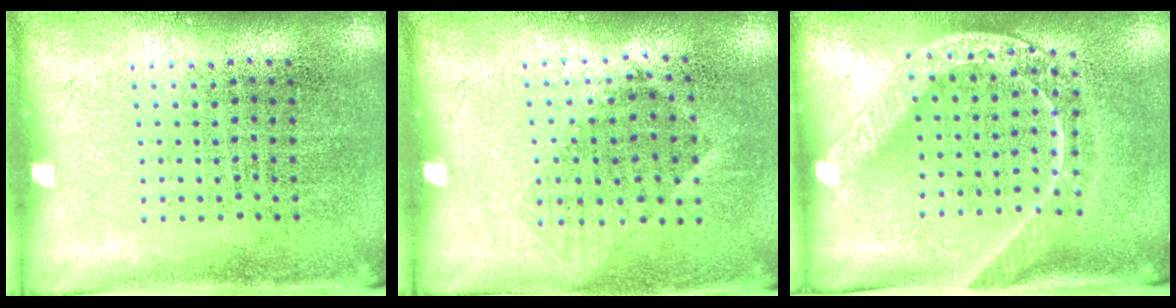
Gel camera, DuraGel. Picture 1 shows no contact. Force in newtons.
{"total": 1.0, "press": 0.8, "slide": 0.6}
{"total": 2.1, "press": 1.7, "slide": 1.1}